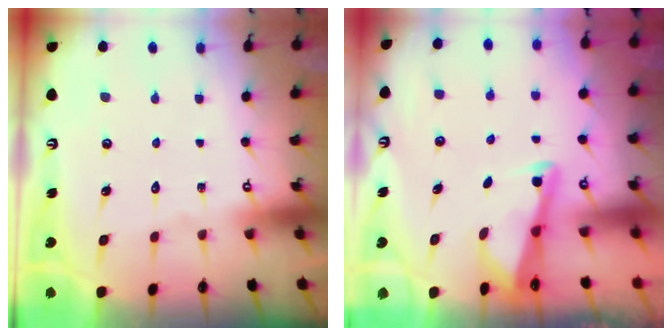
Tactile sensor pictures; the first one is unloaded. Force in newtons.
{"total": 2.6, "press": 2.6, "slide": 0.1}